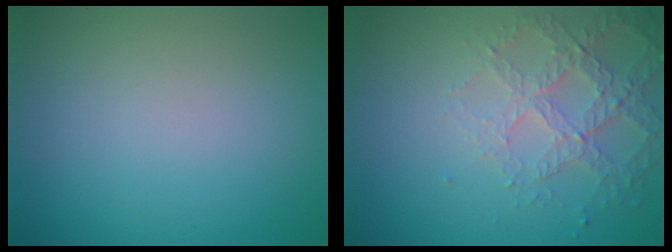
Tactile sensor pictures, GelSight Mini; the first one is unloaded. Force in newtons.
{"total": 4.1, "press": 3.1, "slide": 2.8}